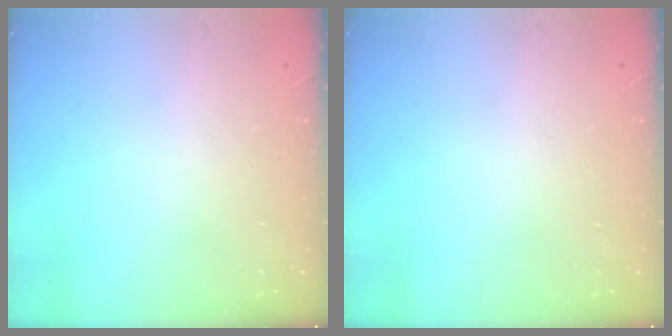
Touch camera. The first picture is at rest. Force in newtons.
{"total": 0.0}